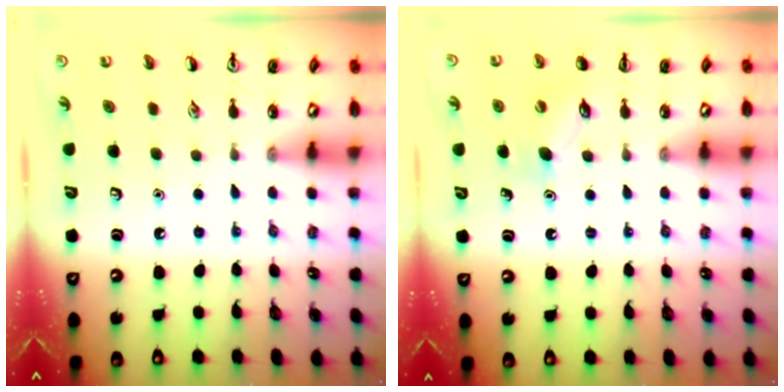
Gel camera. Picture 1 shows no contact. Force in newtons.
{"total": 6.3, "press": 6.0, "slide": 1.7}